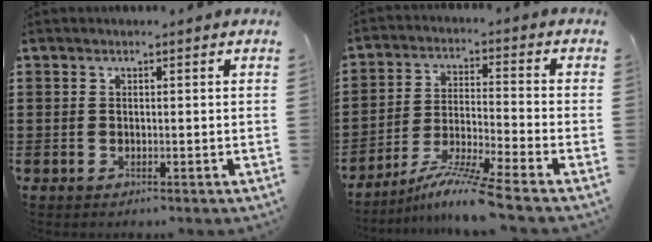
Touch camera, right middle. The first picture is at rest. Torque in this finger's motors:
{"motor_torque": [1.51, -0.62, 0.46, 0.15]}